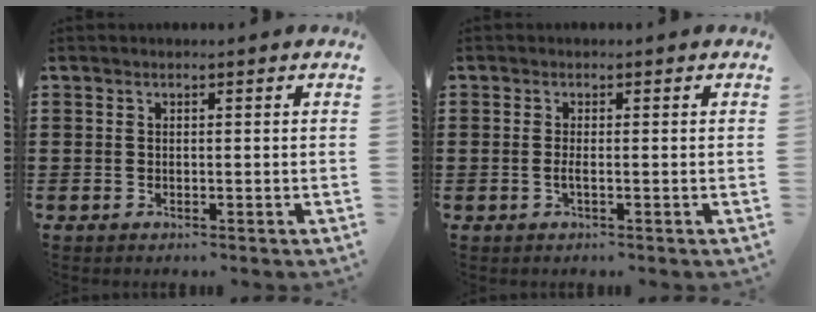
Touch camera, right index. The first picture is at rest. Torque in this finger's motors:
{"motor_torque": [2.14, 0.00, 0.01, 0.02]}